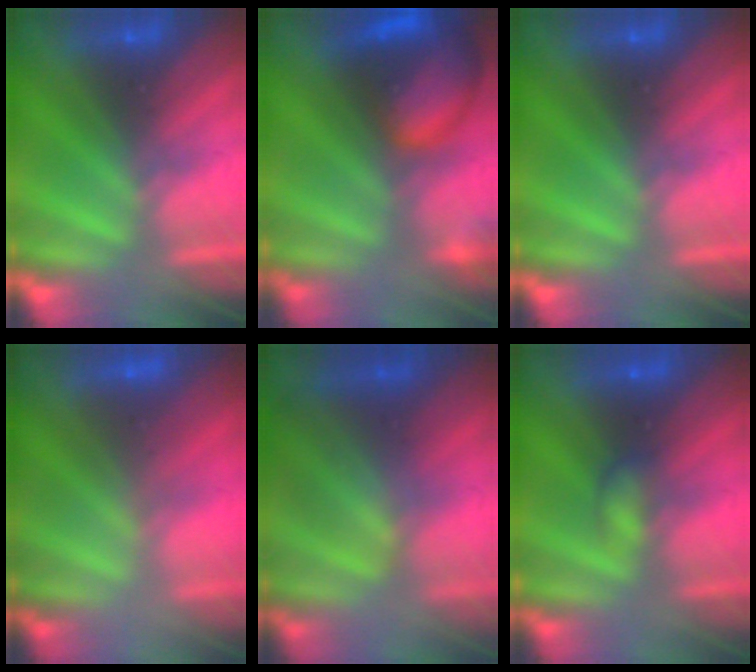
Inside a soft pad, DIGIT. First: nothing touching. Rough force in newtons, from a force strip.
{"total": 8.0}
{"total": 0.0}
{"total": 2.3}
{"total": 3.7}
{"total": 2.2}